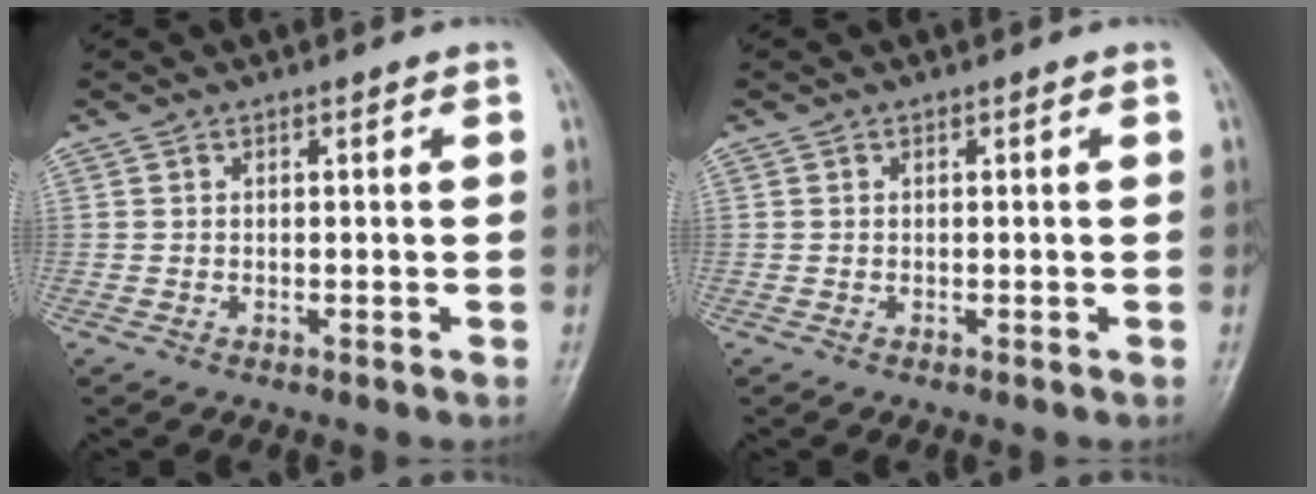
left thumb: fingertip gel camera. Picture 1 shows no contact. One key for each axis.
{"total": 0.0}